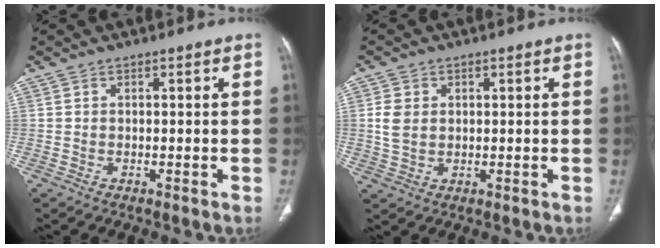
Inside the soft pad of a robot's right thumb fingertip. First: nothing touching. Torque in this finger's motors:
{"motor_torque": [0.04, 0.04, -0.23, 0.22, 0.05]}